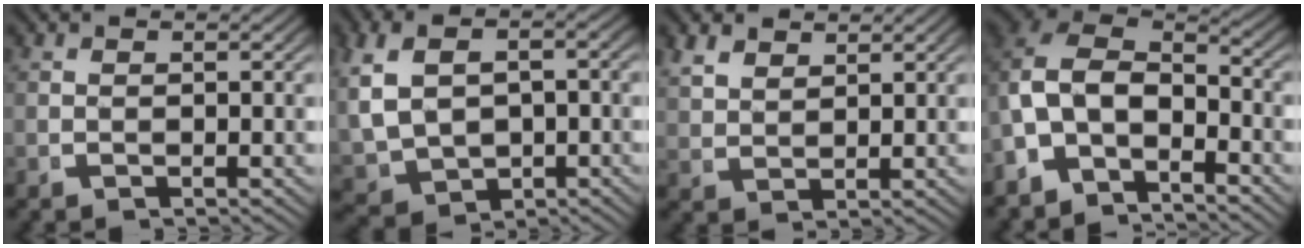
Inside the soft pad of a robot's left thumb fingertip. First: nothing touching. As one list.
[{"total": 8.1, "force": [-0.4, 6.1, 5.3], "torque": [-0.128, -0.030, 0.015]}, {"total": 3.0, "force": [2.6, 1.1, 1.0], "torque": [-0.013, -0.001, 0.057]}, {"total": 12.2, "force": [-0.5, 9.8, 7.2], "torque": [-0.195, -0.041, -0.015]}]